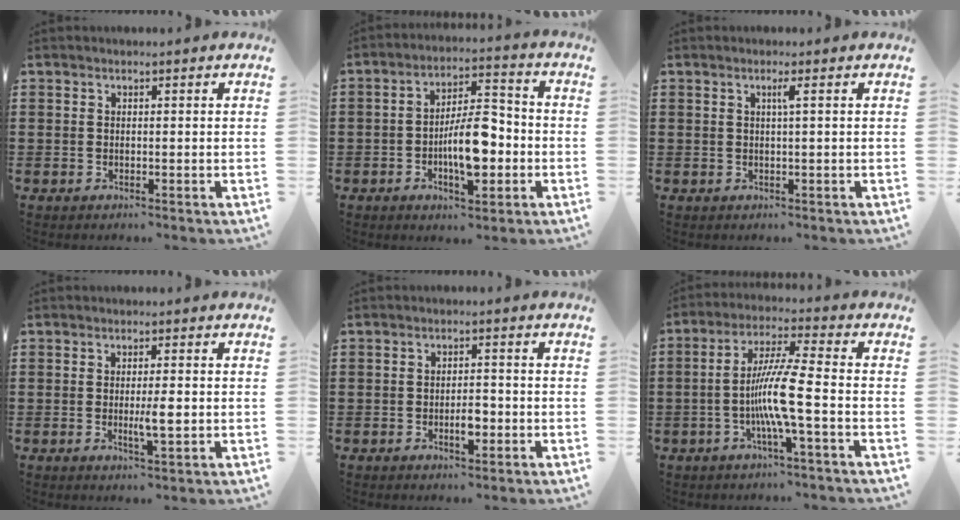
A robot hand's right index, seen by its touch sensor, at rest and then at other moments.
{"total": 9.2, "force": [-2.4, 4.0, 7.9], "torque": [-0.140, -0.003, -0.048]}
{"total": 1.4, "force": [0.4, -0.3, 1.3], "torque": [-0.024, -0.005, 0.005]}
{"total": 3.6, "force": [-0.4, 0.7, 3.5], "torque": [-0.067, -0.005, -0.009]}
{"total": 3.5, "force": [-1.1, 1.4, 3.0], "torque": [-0.053, 0.003, -0.019]}
{"total": 8.9, "force": [-2.3, 0.1, 8.6], "torque": [-0.177, -0.013, -0.052]}